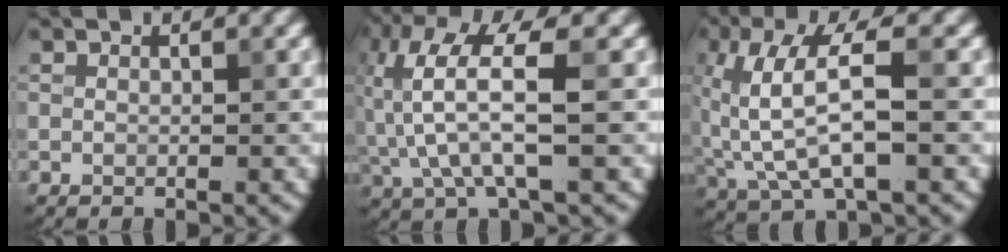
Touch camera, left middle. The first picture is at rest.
{"total": 6.4, "force": [-0.3, 1.5, 6.2], "torque": [-0.145, 0.017, -0.006]}
{"total": 6.5, "force": [0.4, 2.2, 6.1], "torque": [-0.134, 0.007, 0.009]}